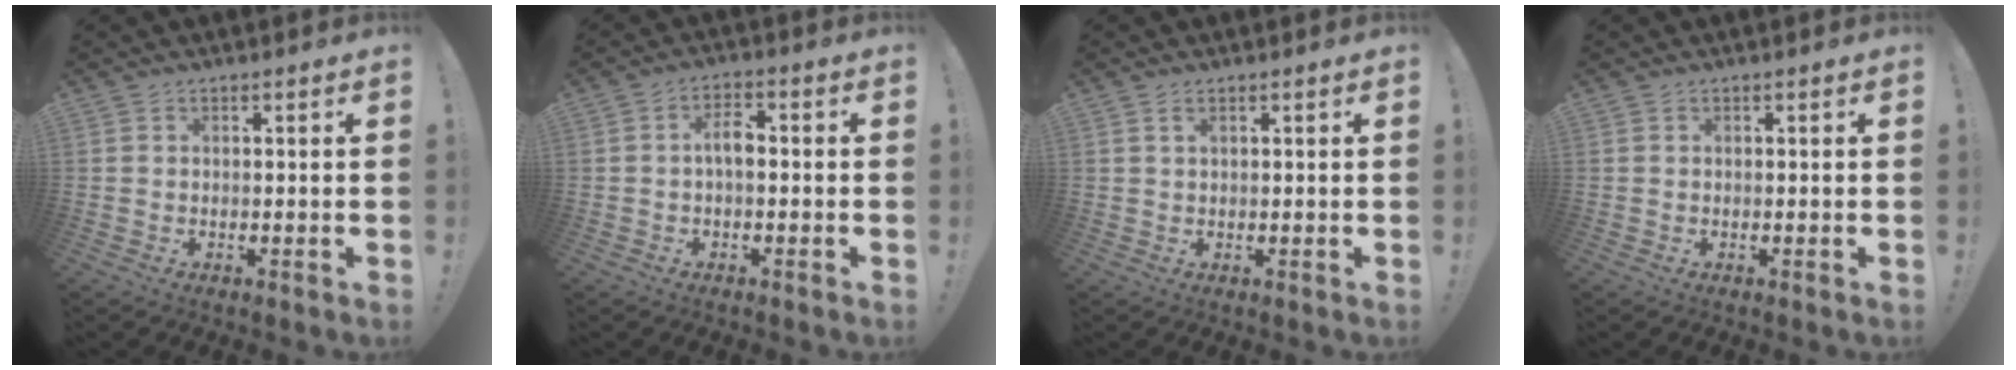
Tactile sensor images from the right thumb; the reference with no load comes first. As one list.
[{"total": 5.1, "force": [-0.2, 2.2, 4.6], "torque": [-0.086, 0.008, -0.009]}, {"total": 1.3, "force": [0.7, 0.5, 1.0], "torque": [-0.019, -0.001, 0.011]}, {"total": 0.0}]